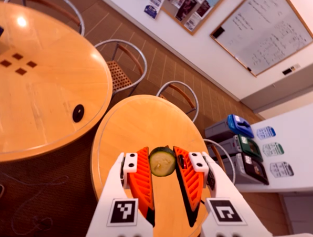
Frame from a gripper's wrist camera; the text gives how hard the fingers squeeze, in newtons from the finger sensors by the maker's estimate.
{"total": 8.5, "left": 8.8, "right": 8.3}